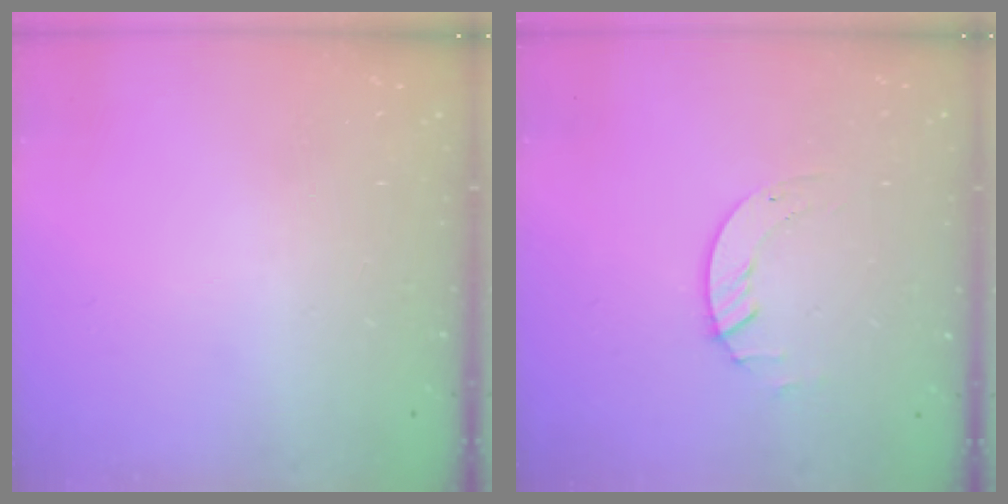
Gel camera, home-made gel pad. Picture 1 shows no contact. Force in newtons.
{"total": 2.0, "press": 2.0, "slide": 0.2}